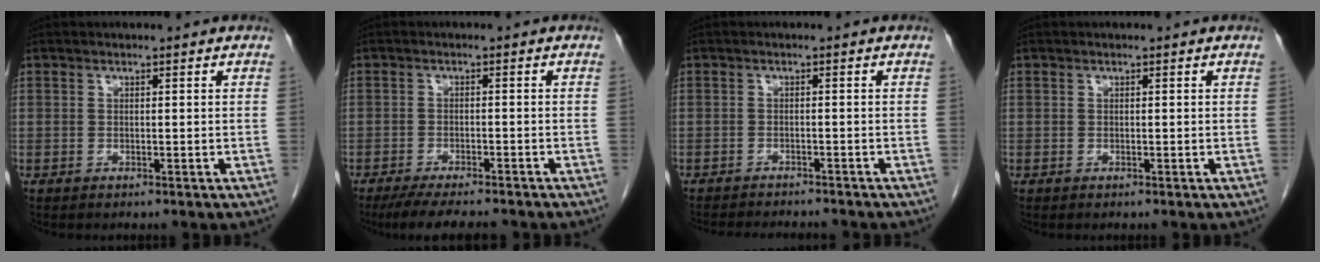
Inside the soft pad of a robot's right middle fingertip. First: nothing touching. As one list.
[{"total": 8.8, "force": [-7.6, 1.3, 4.2], "torque": [-0.062, -0.016, -0.116]}, {"total": 8.5, "force": [-7.9, 1.2, 2.7], "torque": [-0.037, -0.008, -0.105]}, {"total": 0.0}]